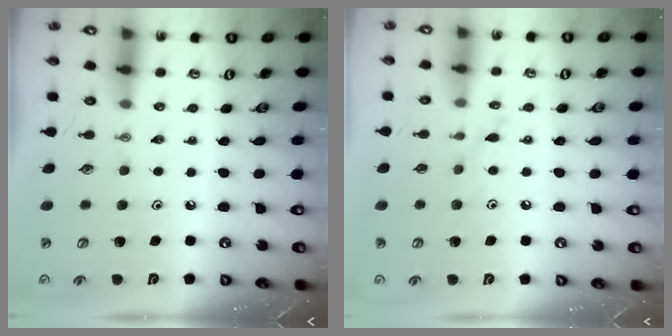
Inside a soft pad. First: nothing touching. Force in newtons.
{"total": 6.9, "press": 6.9, "slide": 0.4}